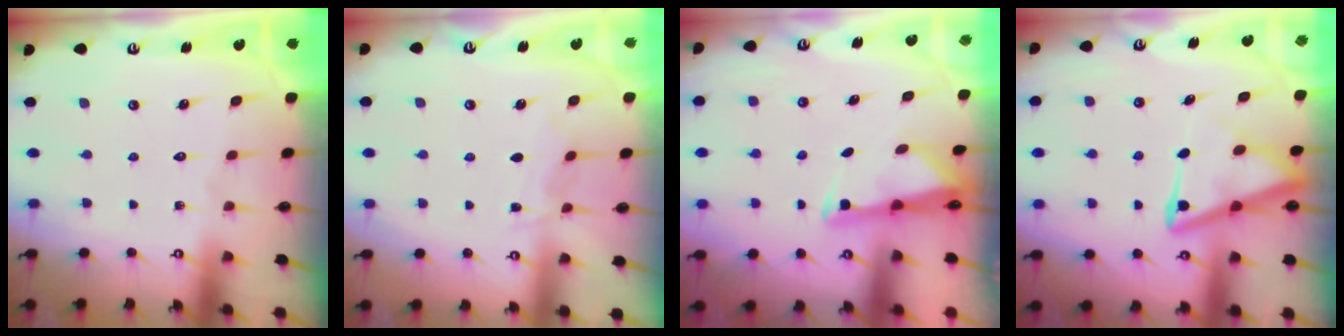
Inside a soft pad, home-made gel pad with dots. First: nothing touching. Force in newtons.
{"total": 4.3, "press": 4.3, "slide": 0.4}
{"total": 2.9, "press": 2.9, "slide": 0.4}
{"total": 8.6, "press": 8.5, "slide": 1.1}